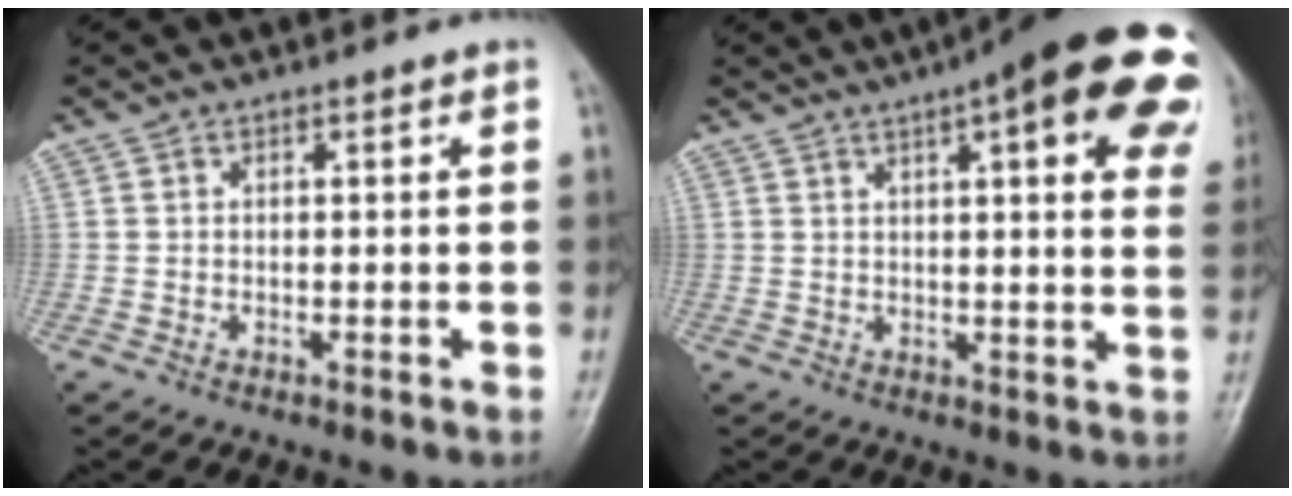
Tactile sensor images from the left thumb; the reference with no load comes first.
{"total": 22.8, "force": [10.4, 6.2, 19.3], "torque": [-0.216, 0.008, 0.126]}